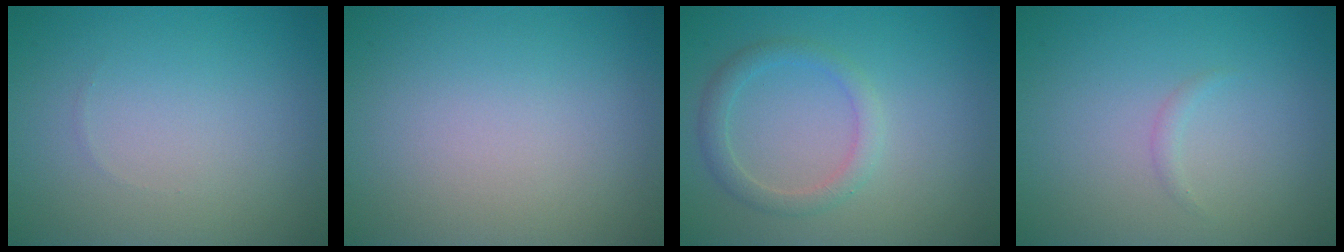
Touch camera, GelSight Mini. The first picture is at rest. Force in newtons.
{"total": 0.0}
{"total": 2.1, "press": 2.1, "slide": 0.1}
{"total": 0.6, "press": 0.6, "slide": 0.0}